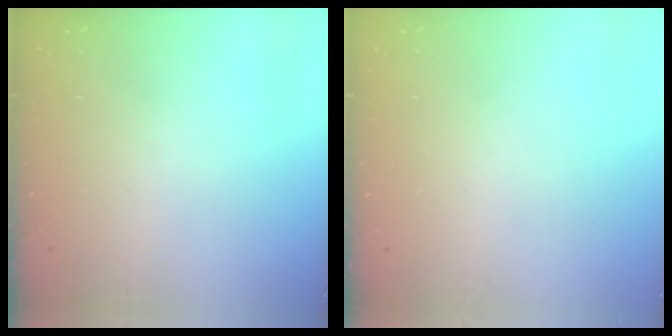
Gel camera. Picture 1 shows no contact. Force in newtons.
{"total": 0.0}